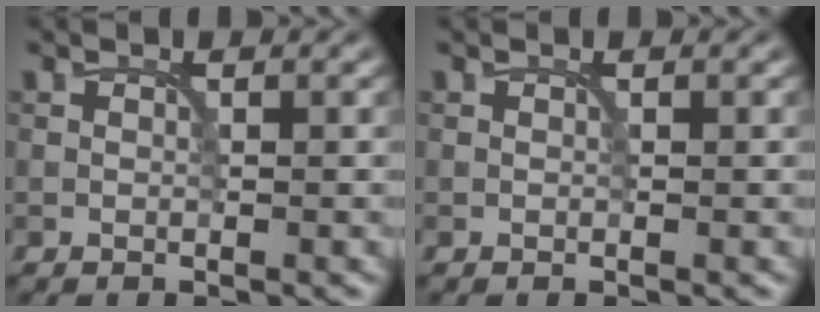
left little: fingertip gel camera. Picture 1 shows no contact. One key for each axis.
{"total": 0.0}